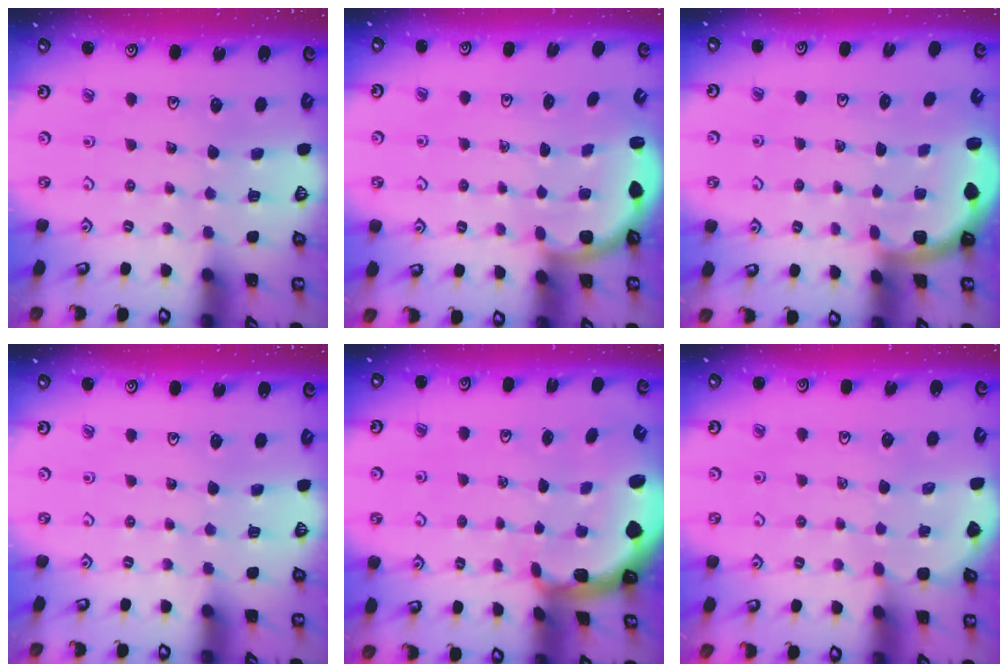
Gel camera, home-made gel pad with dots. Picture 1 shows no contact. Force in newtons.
{"total": 3.4, "press": 2.7, "slide": 2.1}
{"total": 1.8, "press": 1.7, "slide": 0.3}
{"total": 0.0}
{"total": 1.7, "press": 1.7, "slide": 0.4}
{"total": 2.3, "press": 2.3, "slide": 0.2}